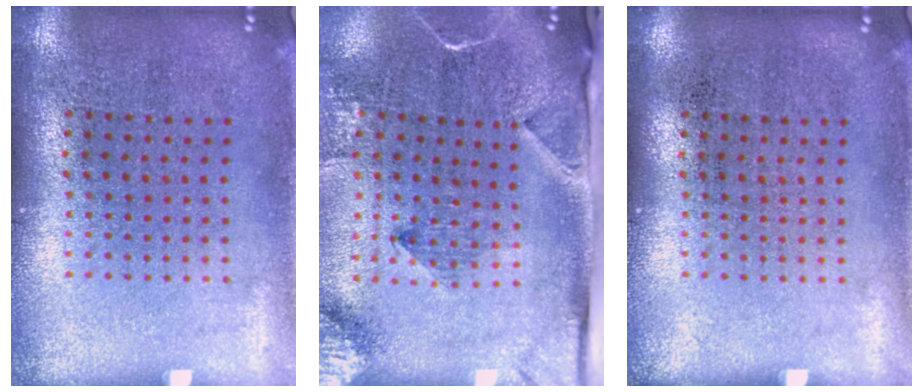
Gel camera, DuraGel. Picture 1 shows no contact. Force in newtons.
{"total": 3.2, "press": 2.3, "slide": 2.3}
{"total": 0.0}